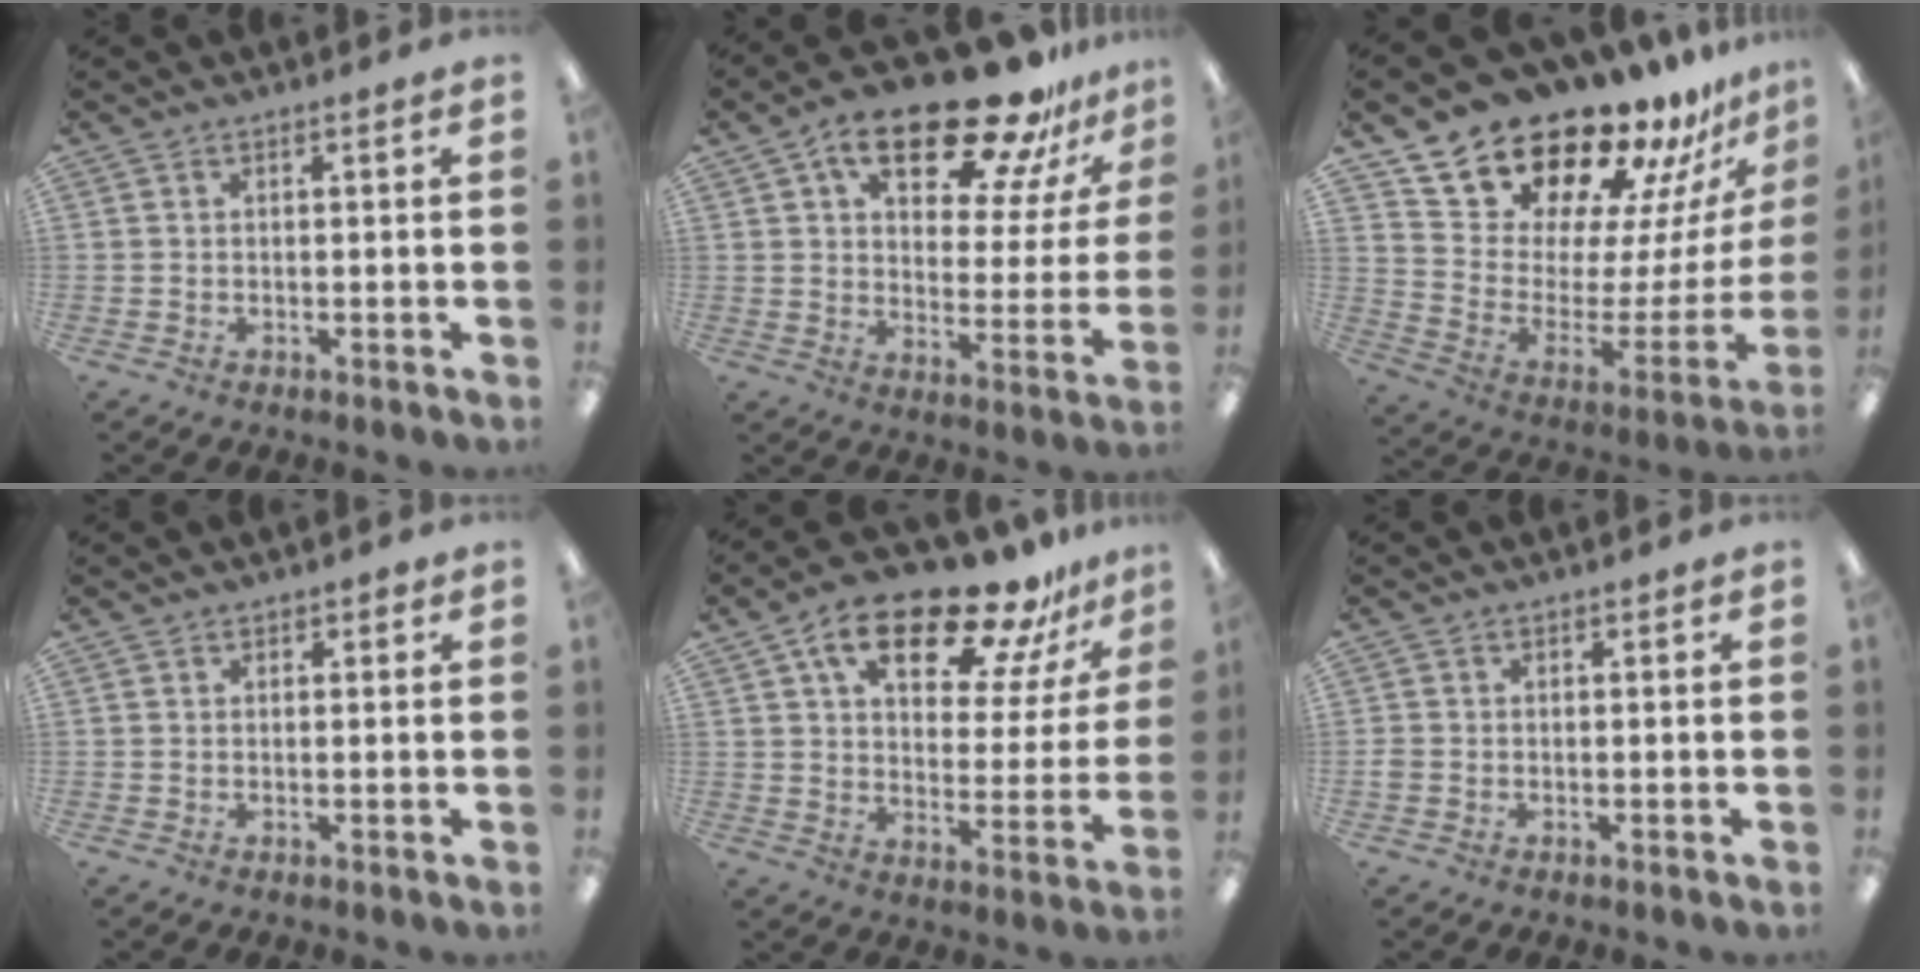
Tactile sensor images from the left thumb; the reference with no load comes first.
{"total": 22.5, "force": [15.1, 9.0, 14.1], "torque": [-0.212, -0.087, 0.250]}
{"total": 20.2, "force": [17.8, 8.0, 5.2], "torque": [-0.086, -0.153, 0.321]}
{"total": 0.8, "force": [0.5, 0.6, 0.2], "torque": [0.003, 0.000, 0.007]}
{"total": 20.4, "force": [13.8, 8.7, 12.1], "torque": [-0.197, -0.077, 0.232]}
{"total": 1.3, "force": [-0.4, 1.1, 0.5], "torque": [-0.007, 0.003, -0.007]}